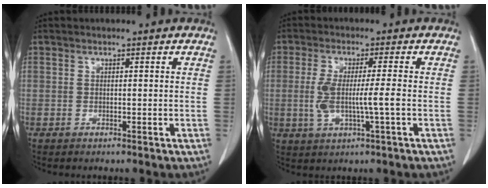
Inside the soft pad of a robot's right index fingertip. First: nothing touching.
{"total": 7.0, "force": [-1.0, 0.8, 6.9], "torque": [-0.143, 0.000, -0.015]}